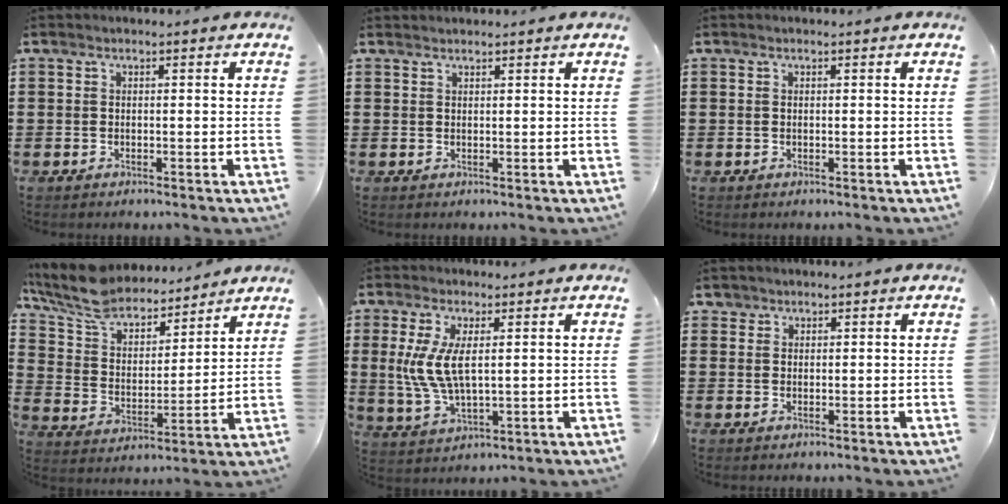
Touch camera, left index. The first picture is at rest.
{"total": 0.9, "force": [0.9, 0.3, 0.0], "torque": [-0.002, 0.000, 0.018]}
{"total": 0.0}
{"total": 9.1, "force": [8.2, 2.7, 2.8], "torque": [-0.096, -0.048, 0.146]}
{"total": 7.3, "force": [1.4, 3.0, 6.5], "torque": [-0.156, -0.005, 0.017]}
{"total": 1.5, "force": [1.2, 0.9, 0.0], "torque": [-0.005, 0.004, 0.024]}